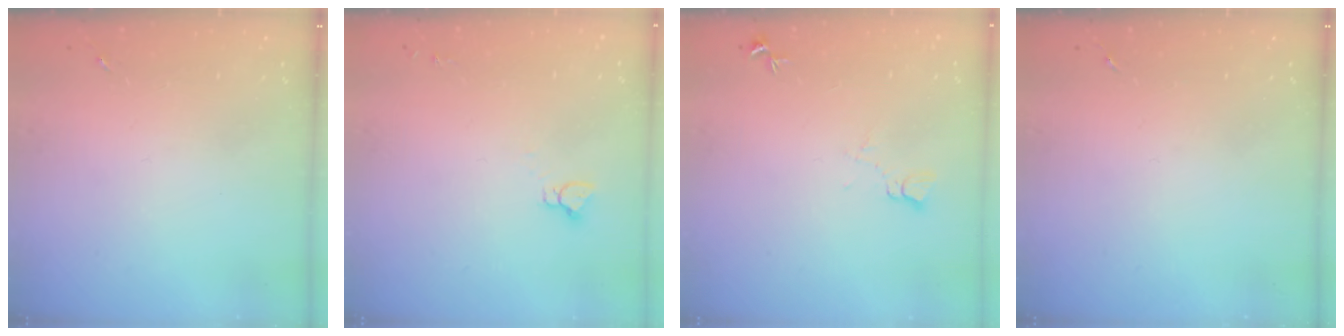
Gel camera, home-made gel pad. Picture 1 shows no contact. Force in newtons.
{"total": 2.9, "press": 2.9, "slide": 0.2}
{"total": 5.6, "press": 5.5, "slide": 0.6}
{"total": 0.0}